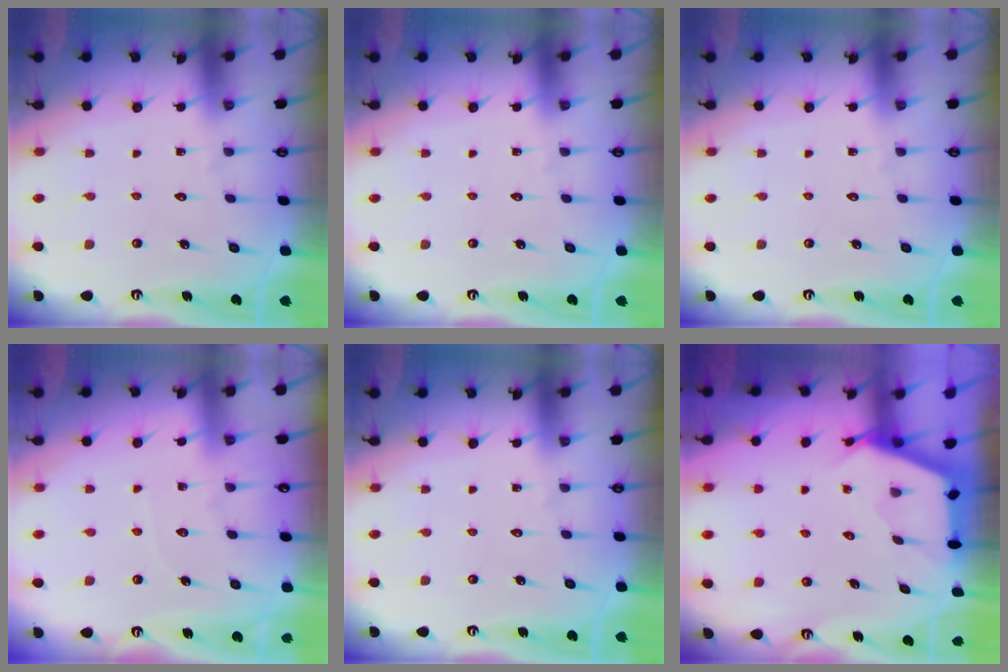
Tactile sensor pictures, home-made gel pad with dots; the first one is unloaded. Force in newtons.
{"total": 0.0}
{"total": 0.0}
{"total": 3.3, "press": 3.3, "slide": 0.4}
{"total": 0.0}
{"total": 2.7, "press": 2.6, "slide": 0.4}